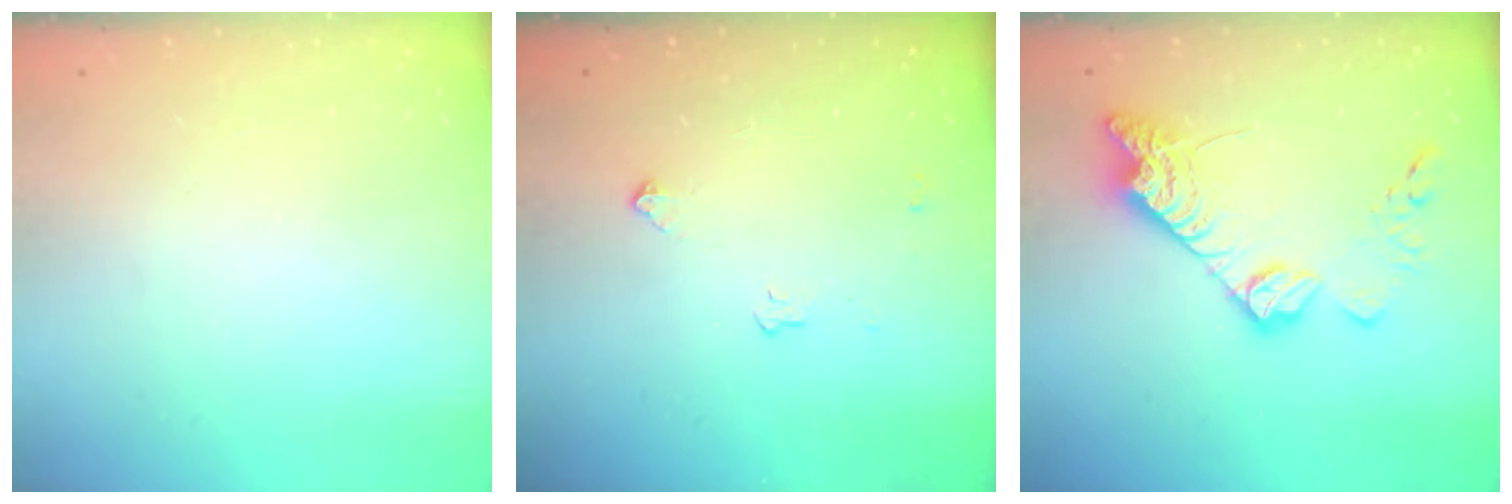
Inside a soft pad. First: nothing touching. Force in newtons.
{"total": 3.2, "press": 3.1, "slide": 0.5}
{"total": 15.1, "press": 15.0, "slide": 1.0}